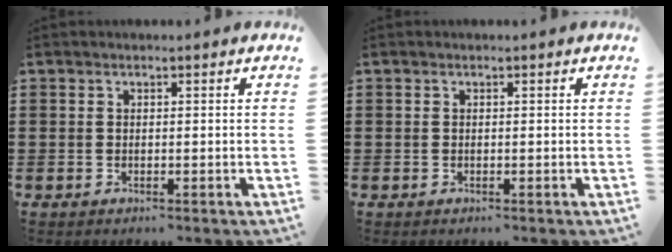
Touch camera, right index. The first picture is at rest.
{"total": 0.0}